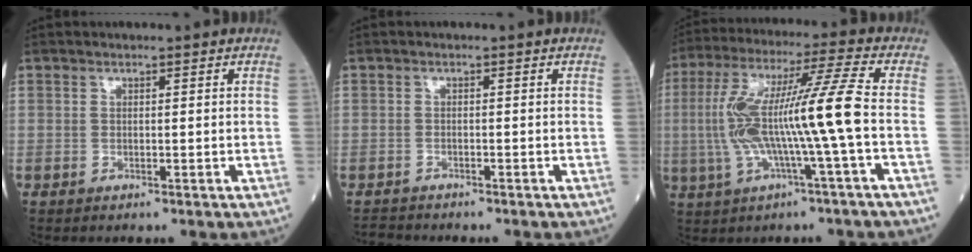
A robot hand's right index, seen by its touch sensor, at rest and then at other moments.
{"total": 2.0, "force": [-1.9, 0.3, -0.4], "torque": [0.007, -0.008, -0.034]}
{"total": 14.3, "force": [-1.6, -0.9, 14.2], "torque": [-0.281, 0.020, -0.034]}